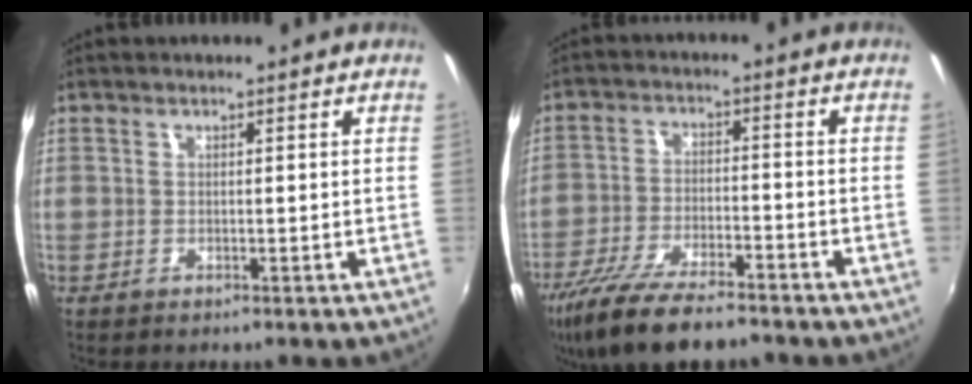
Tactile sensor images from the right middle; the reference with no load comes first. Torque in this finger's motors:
{"motor_torque": [1.25, -0.89, 0.67, 0.19]}